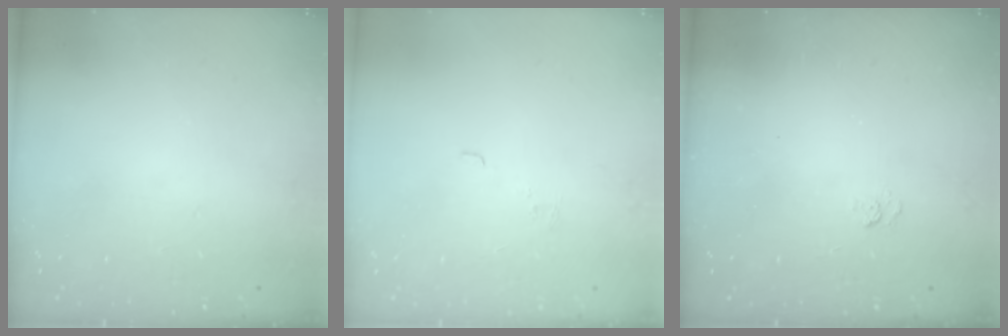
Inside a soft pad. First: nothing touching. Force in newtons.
{"total": 1.8, "press": 1.3, "slide": 1.2}
{"total": 2.1, "press": 1.6, "slide": 1.3}